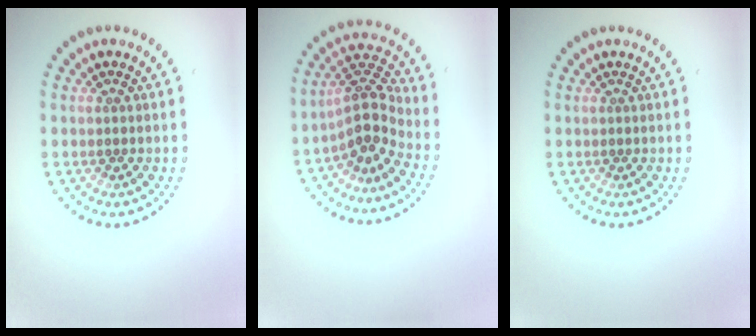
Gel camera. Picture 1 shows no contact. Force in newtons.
{"total": 3.8, "press": 3.1, "slide": 2.3}
{"total": 0.0}